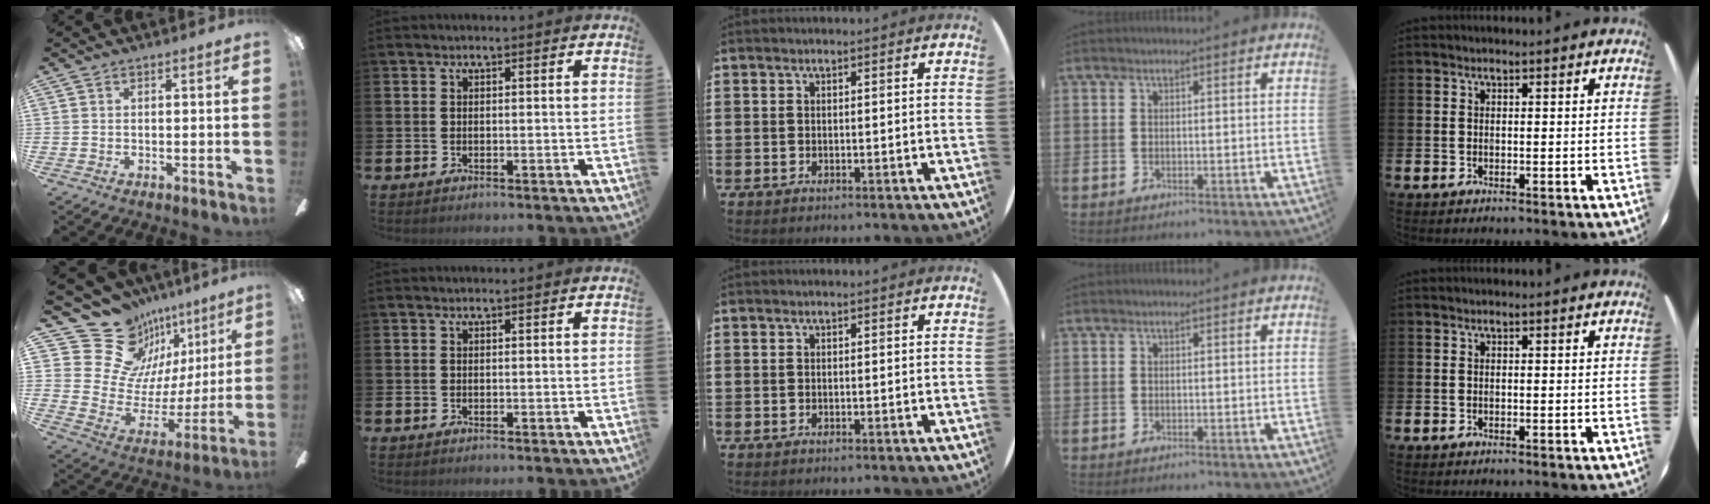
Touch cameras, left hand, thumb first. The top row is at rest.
{"thumb": {"total": 20.2, "force": [14.6, 12.6, 6.0], "torque": [-0.105, -0.106, 0.282]}}